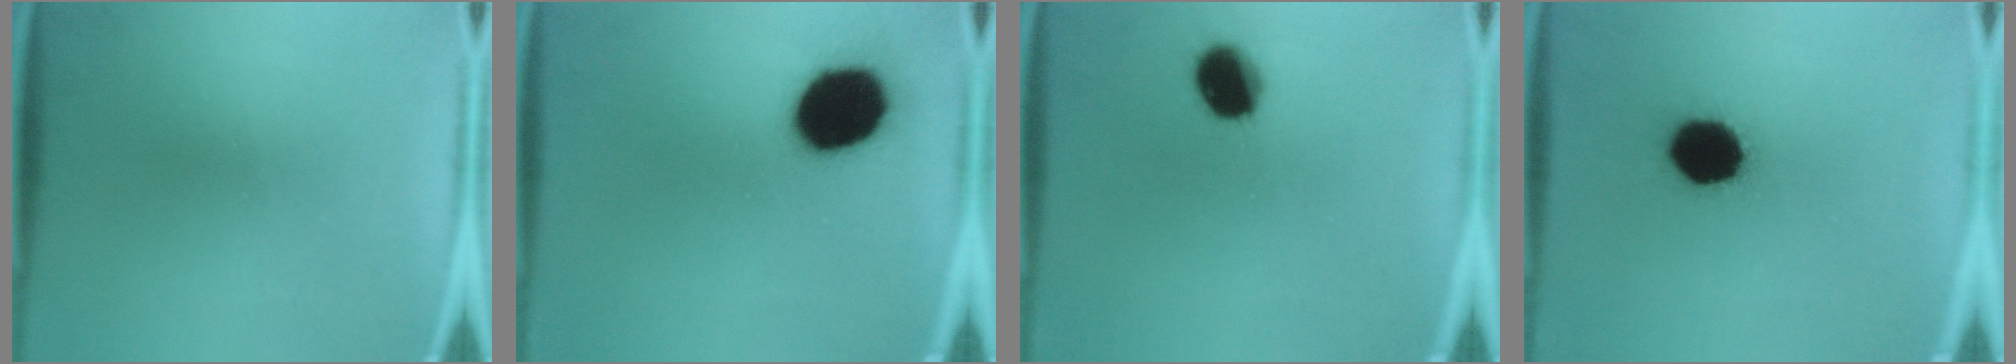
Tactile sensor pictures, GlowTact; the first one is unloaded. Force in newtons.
{"total": 18.4}
{"total": 10.5}
{"total": 15.0}